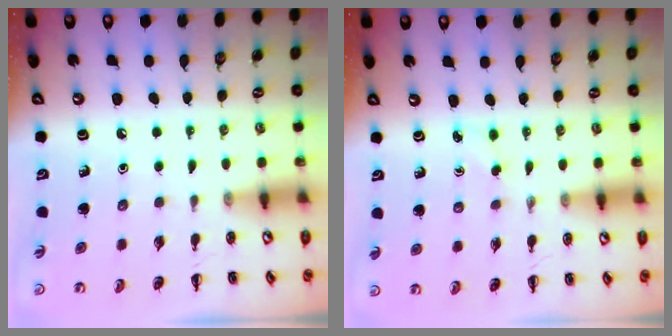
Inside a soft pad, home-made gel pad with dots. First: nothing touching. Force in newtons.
{"total": 2.8, "press": 2.7, "slide": 0.8}